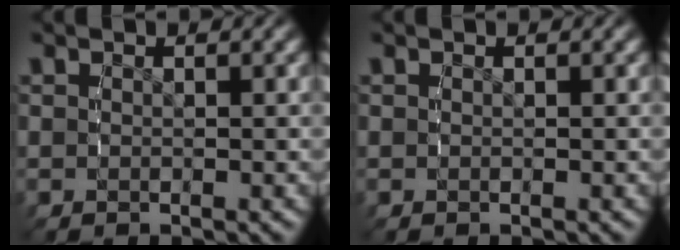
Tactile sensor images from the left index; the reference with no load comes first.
{"total": 0.0}